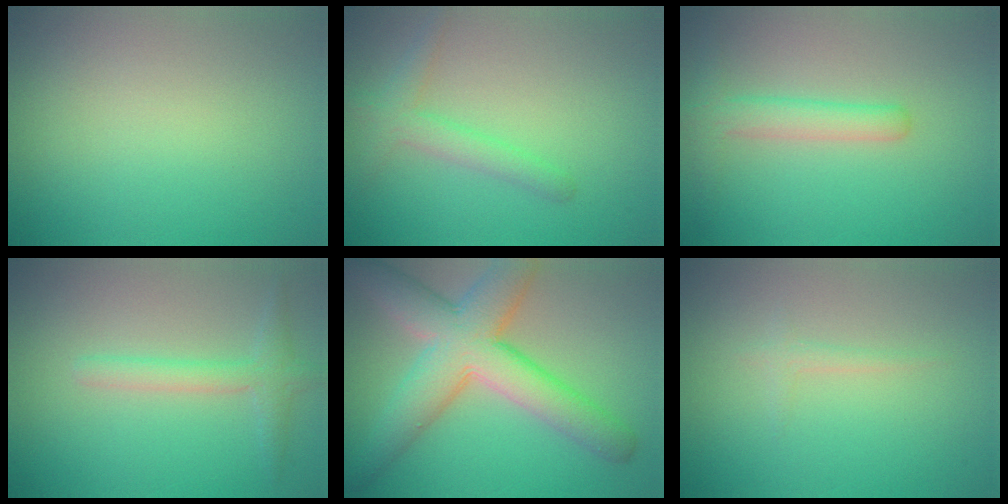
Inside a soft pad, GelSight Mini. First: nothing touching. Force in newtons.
{"total": 2.4, "press": 2.4, "slide": 0.1}
{"total": 3.0, "press": 3.0, "slide": 0.0}
{"total": 2.4, "press": 2.4, "slide": 0.1}
{"total": 8.9, "press": 8.9, "slide": 0.5}
{"total": 0.9, "press": 0.9, "slide": 0.1}